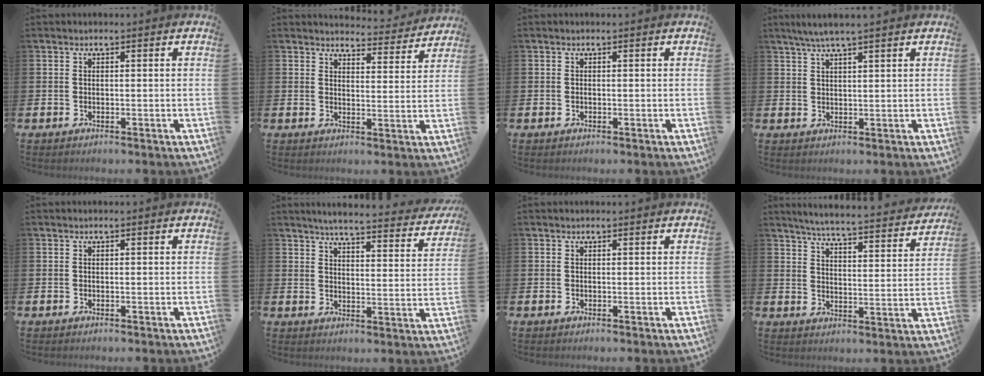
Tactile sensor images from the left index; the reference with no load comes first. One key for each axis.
{"total": 4.2, "fx": 4.1, "fy": 0.7, "fz": 0.1, "tx": -0.005, "ty": -0.031, "tz": 0.069}
{"total": 0.0}
{"total": 3.6, "fx": 3.0, "fy": 0.0, "fz": 1.9, "tx": -0.048, "ty": 0.000, "tz": 0.054}
{"total": 0.0}
{"total": 4.9, "fx": 4.7, "fy": 0.2, "fz": 1.6, "tx": -0.036, "ty": -0.040, "tz": 0.074}
{"total": 0.0}
{"total": 5.6, "fx": 5.3, "fy": 0.1, "fz": 1.7, "tx": -0.048, "ty": -0.045, "tz": 0.087}